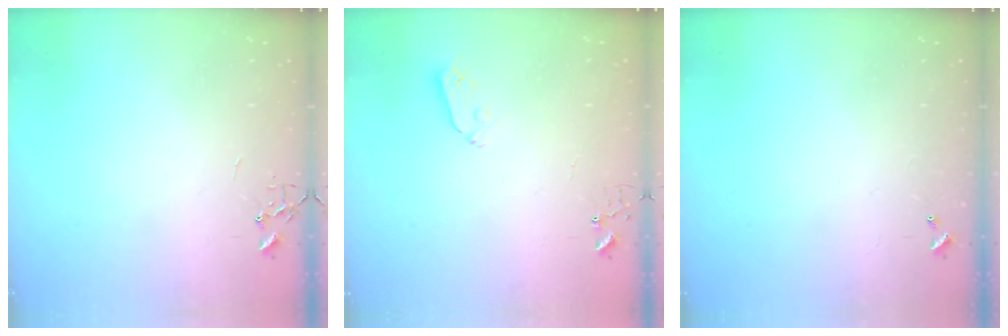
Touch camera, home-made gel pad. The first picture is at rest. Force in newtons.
{"total": 3.8, "press": 3.8, "slide": 0.6}
{"total": 0.0}